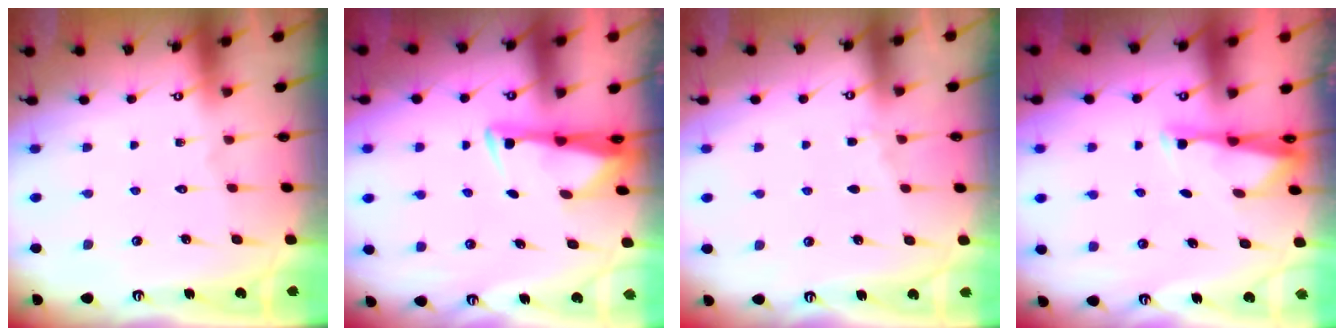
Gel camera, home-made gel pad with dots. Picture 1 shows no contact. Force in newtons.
{"total": 3.3, "press": 3.2, "slide": 0.9}
{"total": 2.8, "press": 2.8, "slide": 0.5}
{"total": 3.0, "press": 2.9, "slide": 0.5}